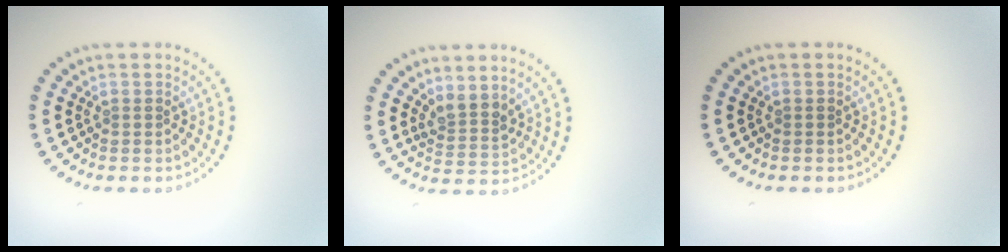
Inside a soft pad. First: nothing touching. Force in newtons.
{"total": 2.3, "press": 1.8, "slide": 1.5}
{"total": 0.0}